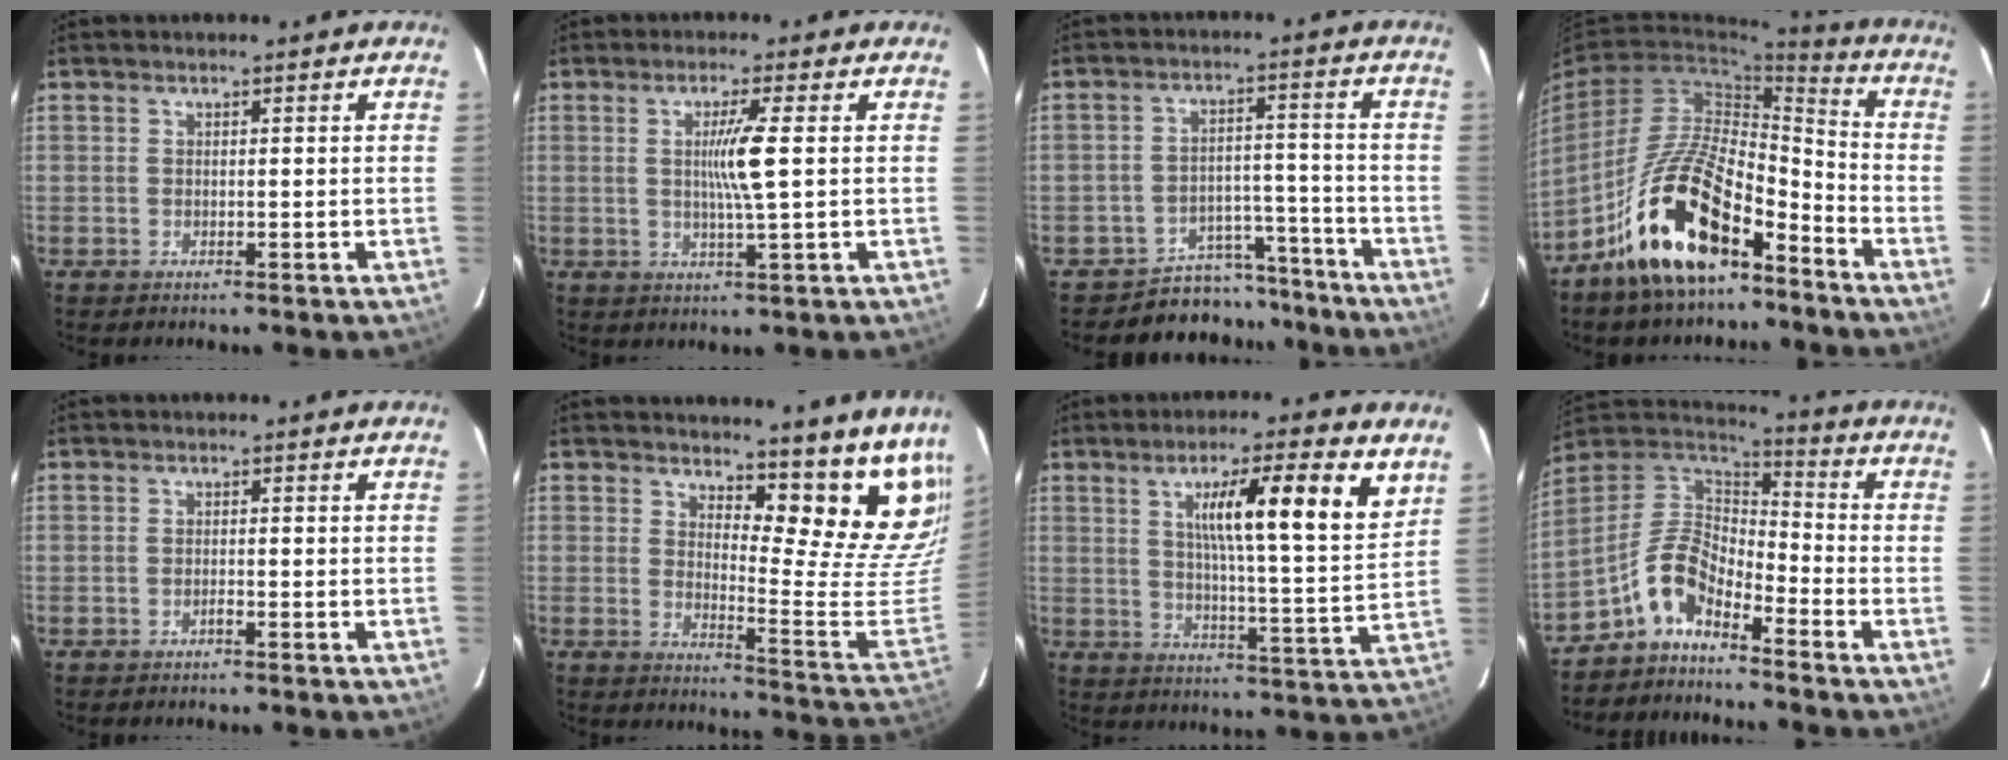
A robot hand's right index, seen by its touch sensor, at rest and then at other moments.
{"total": 5.4, "force": [0.7, -0.8, 5.3], "torque": [-0.098, -0.007, 0.014]}
{"total": 8.3, "force": [-7.4, 3.7, -0.8], "torque": [0.030, 0.054, -0.107]}
{"total": 16.2, "force": [-10.5, 5.3, 11.1], "torque": [-0.213, 0.012, -0.192]}
{"total": 0.6, "force": [-0.5, 0.0, 0.4], "torque": [-0.009, 0.000, -0.009]}
{"total": 16.7, "force": [15.1, 3.1, 6.6], "torque": [-0.059, -0.101, 0.162]}
{"total": 14.2, "force": [6.4, 0.7, 12.6], "torque": [-0.196, 0.003, 0.094]}
{"total": 8.8, "force": [-6.2, 3.4, 5.3], "torque": [-0.117, 0.031, -0.123]}